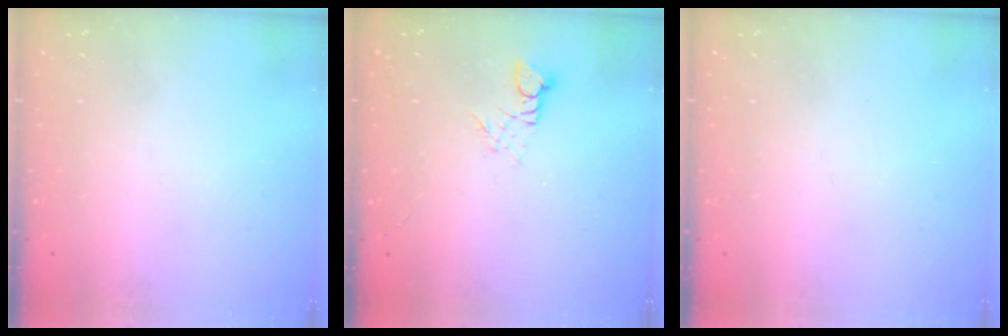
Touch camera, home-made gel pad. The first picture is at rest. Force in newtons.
{"total": 3.0, "press": 3.0, "slide": 0.2}
{"total": 0.0}